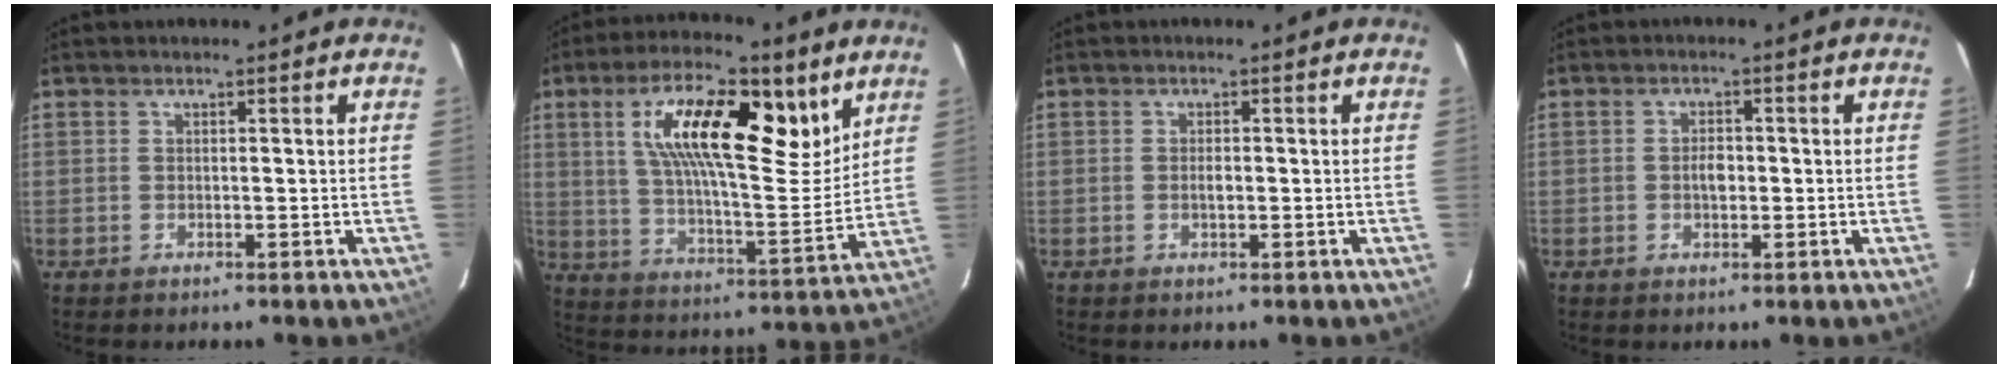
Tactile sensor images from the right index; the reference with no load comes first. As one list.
[{"total": 20.7, "force": [9.4, 7.3, 17.0], "torque": [-0.286, 0.017, 0.155]}, {"total": 1.2, "force": [-0.2, 0.6, 1.0], "torque": [-0.018, 0.001, -0.004]}, {"total": 2.5, "force": [-0.3, 1.6, 1.9], "torque": [-0.033, 0.005, -0.006]}]